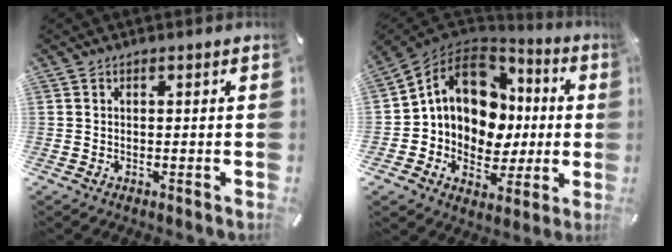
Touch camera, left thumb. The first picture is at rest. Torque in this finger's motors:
{"motor_torque": [1.06, 3.20, 1.71, 1.06, 0.28]}